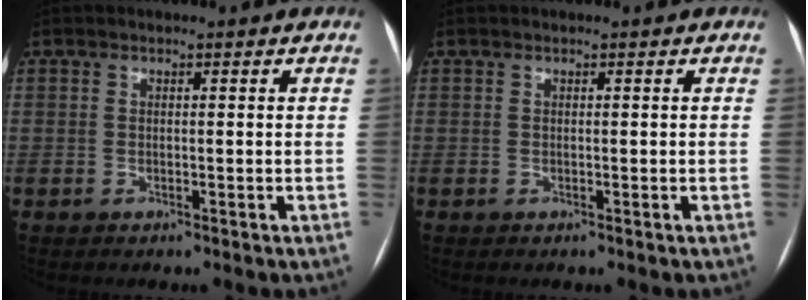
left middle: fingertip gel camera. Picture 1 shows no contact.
{"total": 0.0}